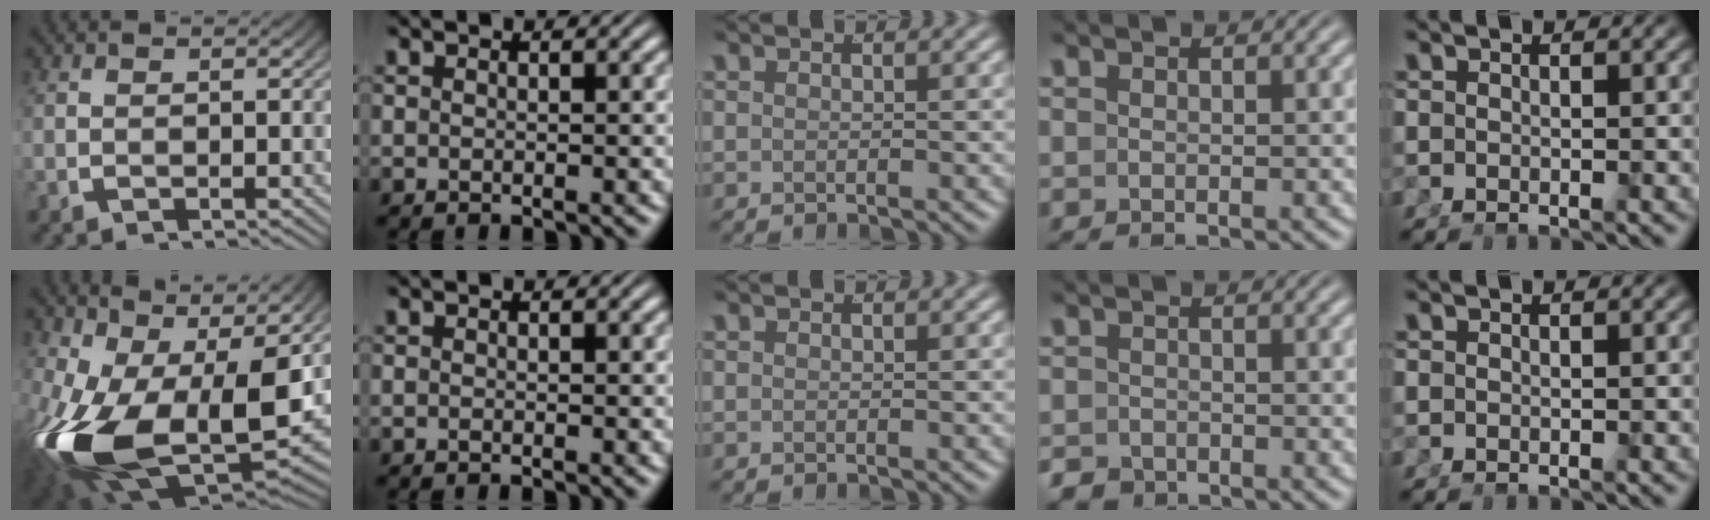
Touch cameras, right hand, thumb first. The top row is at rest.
{"thumb": {"total": 16.7, "force": [-1.5, 10.1, 13.2], "torque": [-0.309, -0.073, 0.007]}, "ring": {"total": 2.7, "force": [-2.5, 1.1, 0.0], "torque": [-0.001, -0.019, -0.037]}}